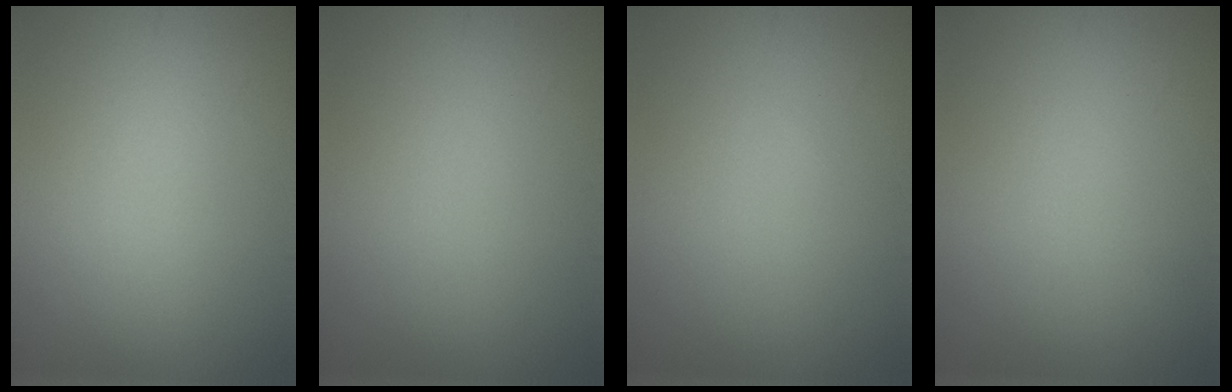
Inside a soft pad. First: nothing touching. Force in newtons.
{"total": 0.0}
{"total": 0.0}
{"total": 0.0}